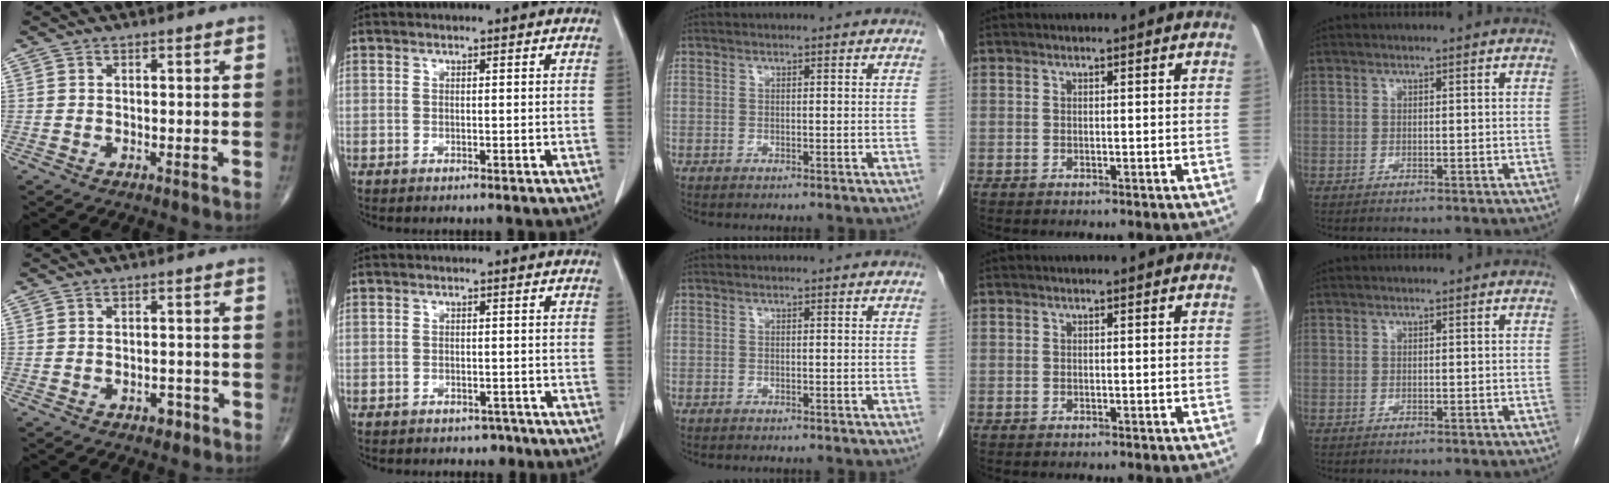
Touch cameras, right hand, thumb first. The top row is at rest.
{"thumb": {"total": 2.5, "force": [-1.5, 1.5, 1.3], "torque": [-0.010, 0.010, -0.017]}, "index": {"total": 2.7, "force": [-2.1, 1.7, 0.2], "torque": [-0.004, 0.007, -0.025]}}